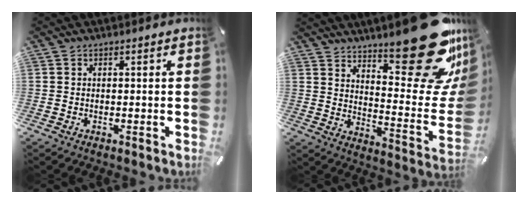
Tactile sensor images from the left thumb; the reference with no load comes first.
{"total": 29.3, "force": [18.7, 10.6, 19.8], "torque": [-0.231, -0.141, 0.315]}